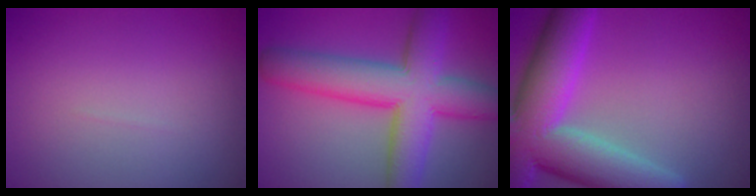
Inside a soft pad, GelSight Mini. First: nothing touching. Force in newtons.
{"total": 9.5, "press": 9.4, "slide": 0.3}
{"total": 12.3, "press": 12.2, "slide": 1.1}